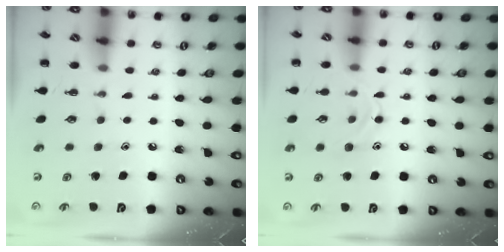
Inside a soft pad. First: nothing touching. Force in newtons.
{"total": 8.2, "press": 8.1, "slide": 1.1}